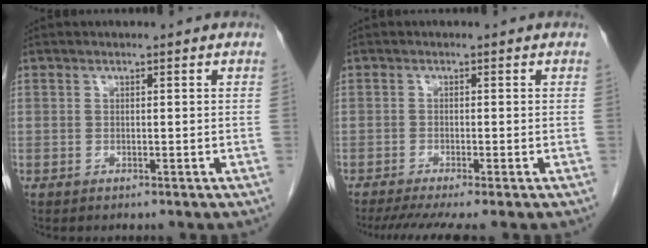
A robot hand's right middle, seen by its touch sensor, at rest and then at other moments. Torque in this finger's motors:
{"motor_torque": [0.58, -0.43, 0.10, 0.05]}